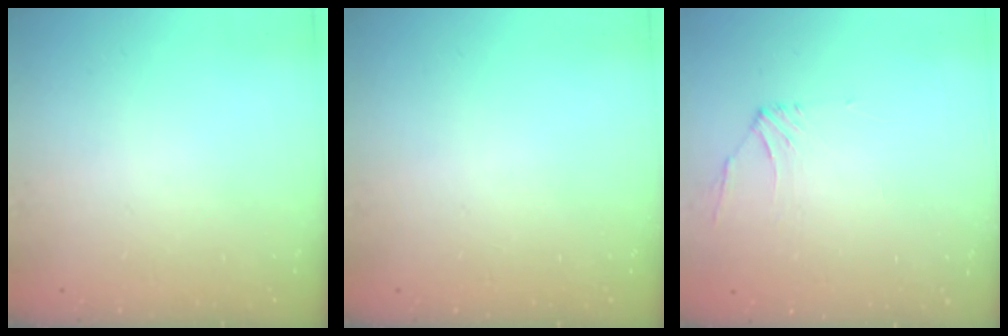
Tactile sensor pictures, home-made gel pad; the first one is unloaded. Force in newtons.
{"total": 0.0}
{"total": 0.7, "press": 0.6, "slide": 0.4}